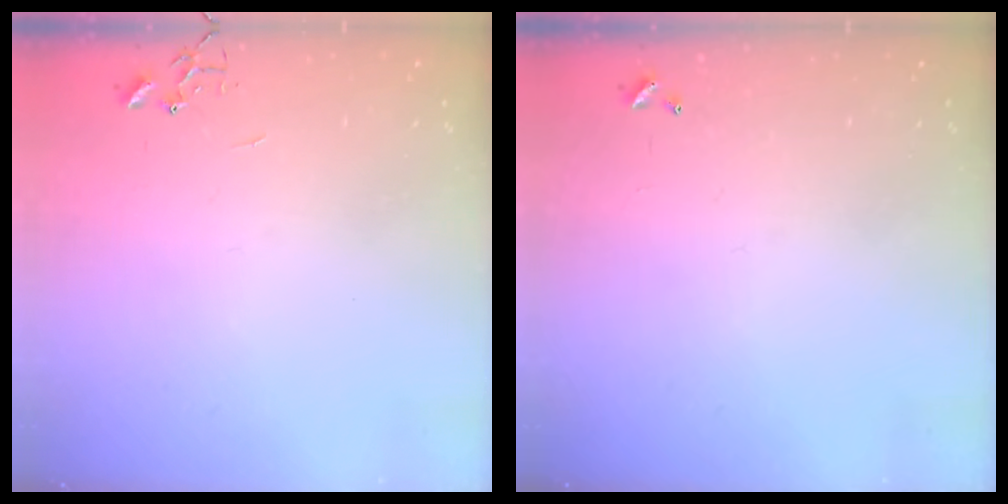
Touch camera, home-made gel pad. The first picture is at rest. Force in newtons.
{"total": 0.0}